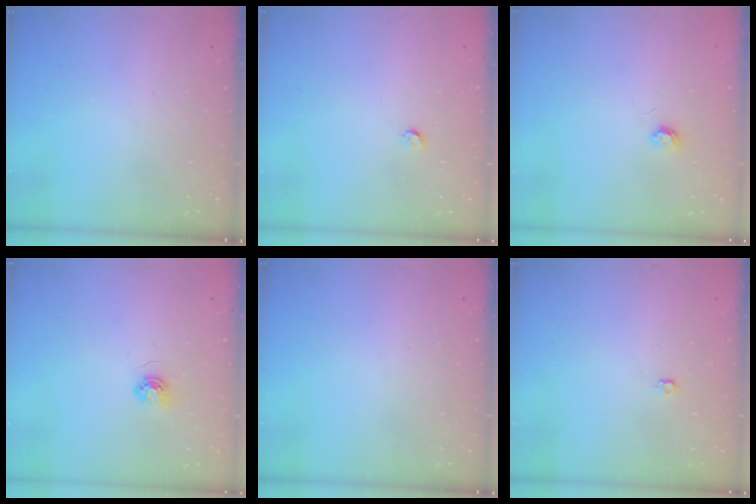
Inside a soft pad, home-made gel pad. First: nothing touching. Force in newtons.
{"total": 3.0, "press": 3.0, "slide": 0.2}
{"total": 3.0, "press": 3.0, "slide": 0.4}
{"total": 4.5, "press": 4.4, "slide": 0.5}
{"total": 0.0}
{"total": 3.9, "press": 3.9, "slide": 0.7}